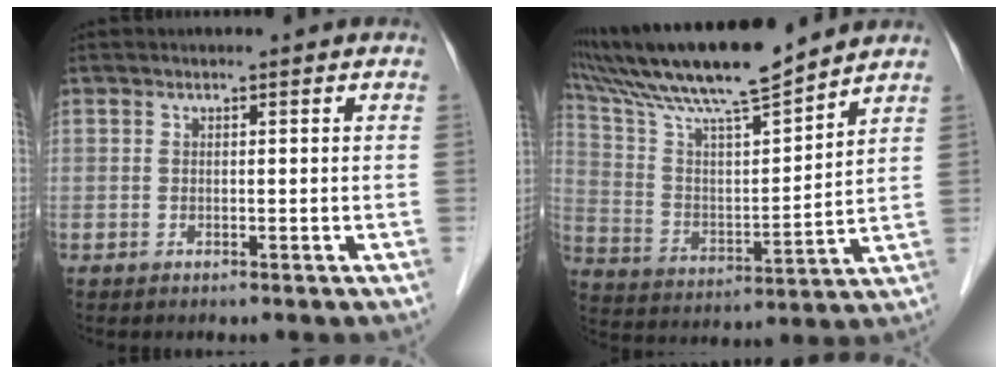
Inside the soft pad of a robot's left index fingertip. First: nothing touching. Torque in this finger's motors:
{"motor_torque": [0.93, -0.90, 0.80, 0.11]}